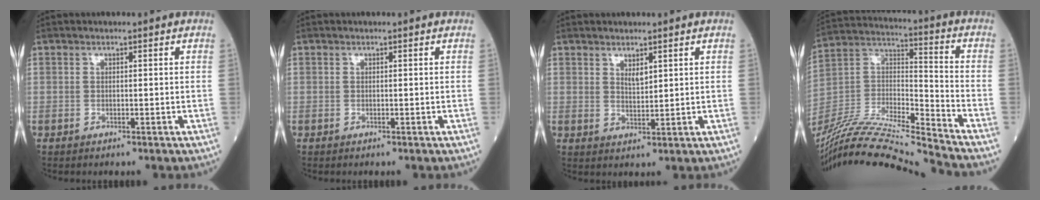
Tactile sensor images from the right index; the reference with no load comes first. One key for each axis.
{"total": 0.0}
{"total": 2.3, "fx": 1.4, "fy": 0.7, "fz": 1.7, "tx": -0.033, "ty": -0.005, "tz": 0.031}
{"total": 22.2, "fx": -20.6, "fy": -0.8, "fz": 8.1, "tx": -0.178, "ty": -0.004, "tz": -0.368}